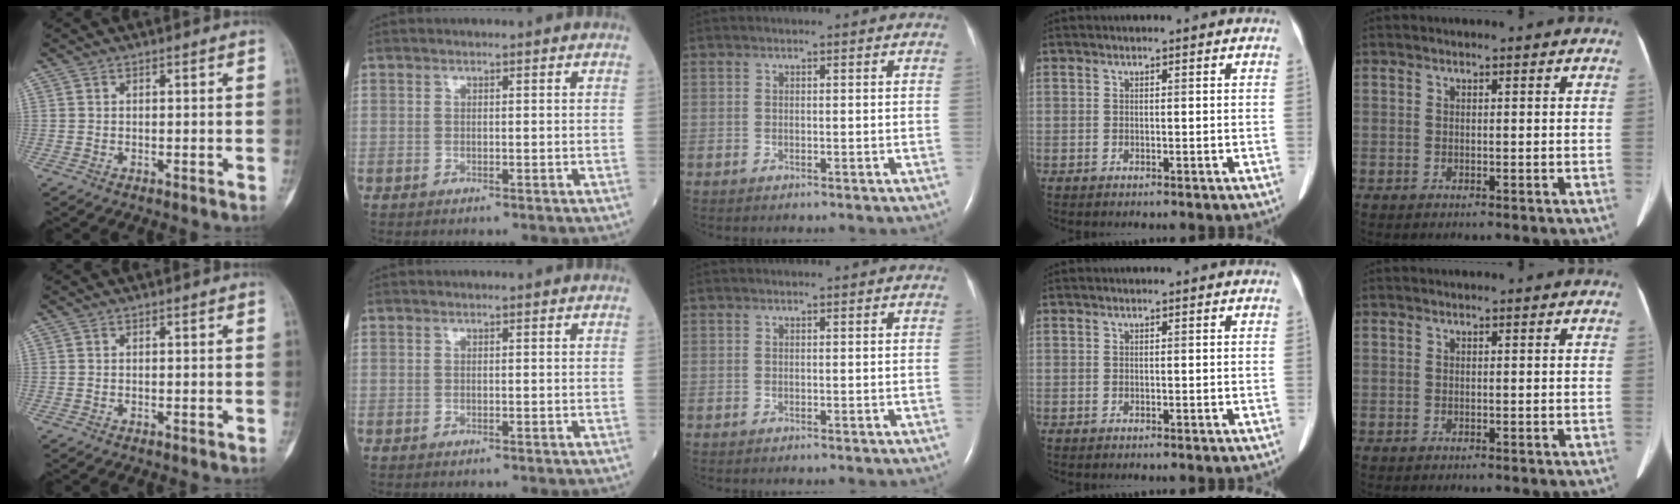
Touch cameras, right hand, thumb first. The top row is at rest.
{}